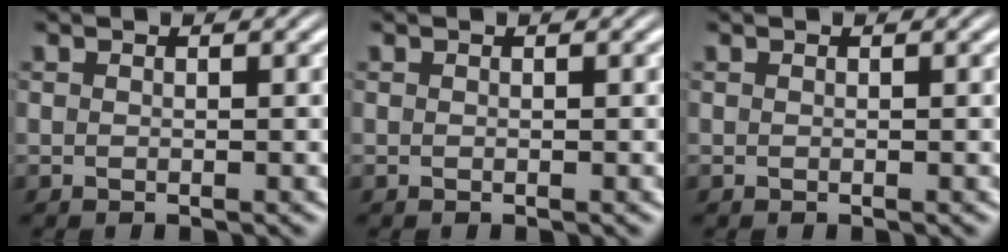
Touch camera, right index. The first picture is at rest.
{"total": 0.0}
{"total": 0.0}